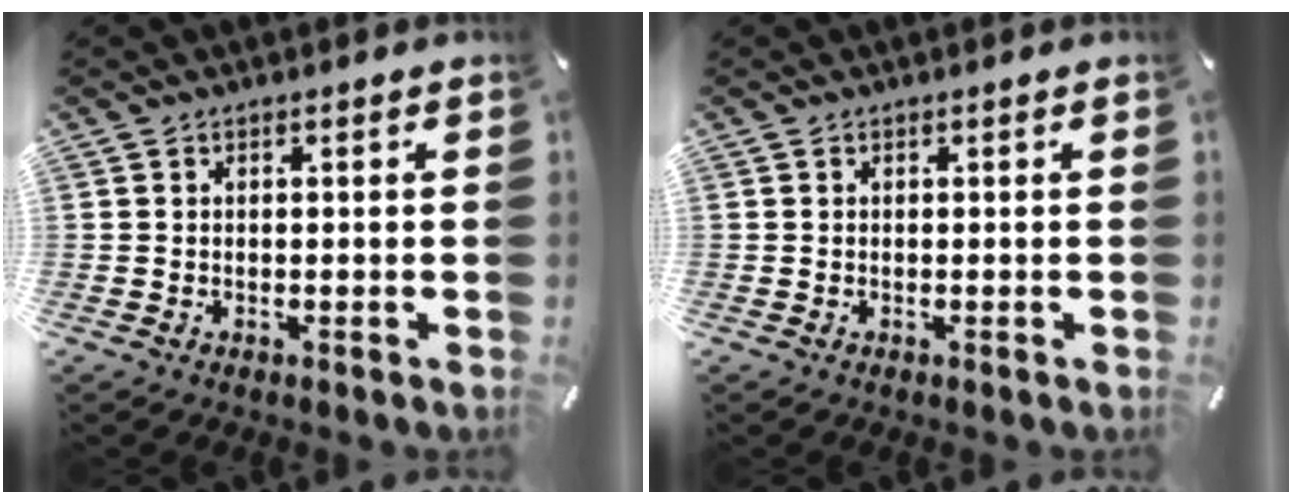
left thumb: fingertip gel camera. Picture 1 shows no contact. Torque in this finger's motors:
{"motor_torque": [0.01, 0.01, 0.00, 0.00, 0.00]}